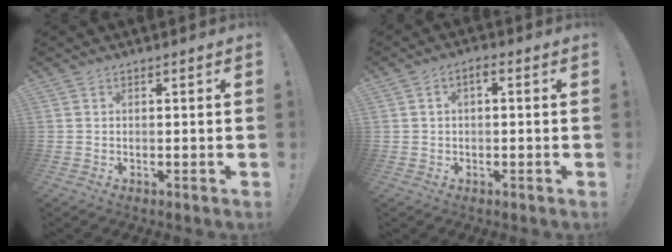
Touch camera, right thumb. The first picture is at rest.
{"total": 2.3, "force": [-0.4, 1.4, 1.8], "torque": [-0.027, 0.008, -0.009]}